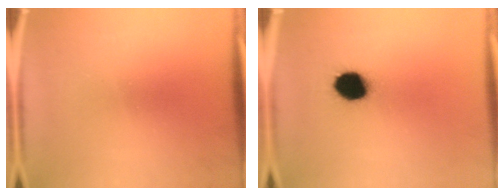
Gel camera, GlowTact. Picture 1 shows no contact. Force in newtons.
{"total": 9.3}